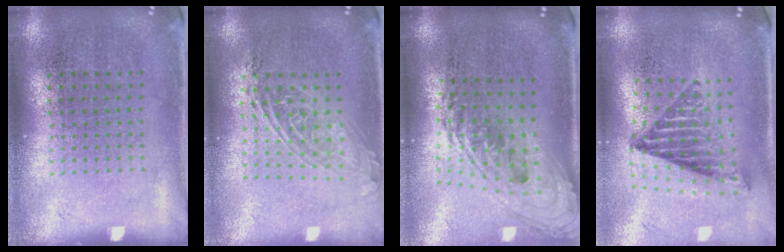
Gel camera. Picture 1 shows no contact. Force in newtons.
{"total": 1.7, "press": 1.4, "slide": 0.9}
{"total": 2.3, "press": 1.7, "slide": 1.6}
{"total": 1.3, "press": 1.1, "slide": 0.7}